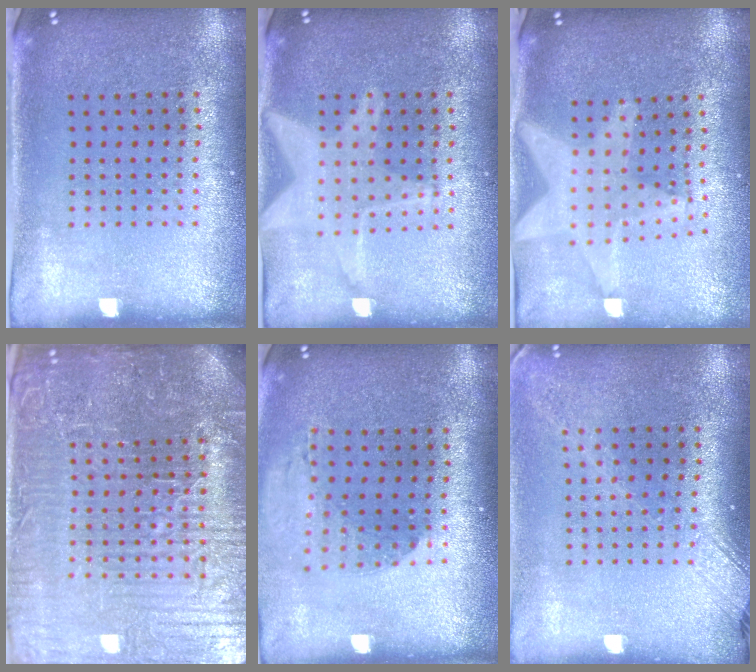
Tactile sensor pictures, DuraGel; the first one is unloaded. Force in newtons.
{"total": 1.9, "press": 1.9, "slide": 0.2}
{"total": 2.1, "press": 1.7, "slide": 1.2}
{"total": 6.7, "press": 6.1, "slide": 2.9}
{"total": 1.3, "press": 1.3, "slide": 0.4}
{"total": 2.1, "press": 1.6, "slide": 1.4}